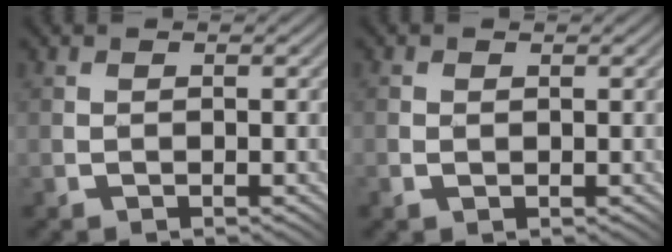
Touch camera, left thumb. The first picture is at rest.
{"total": 0.9, "force": [0.1, 0.8, 0.4], "torque": [-0.007, 0.000, 0.005]}